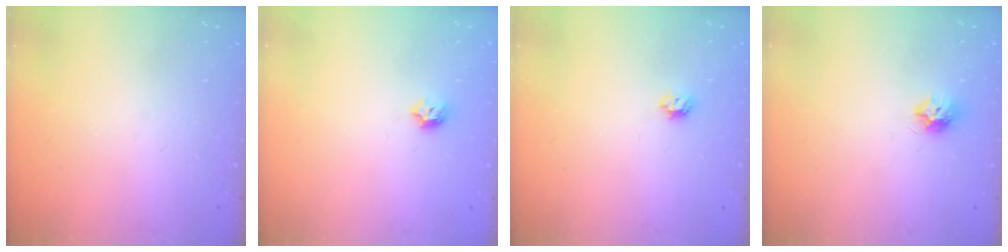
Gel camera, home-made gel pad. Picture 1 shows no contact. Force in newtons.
{"total": 5.3, "press": 5.3, "slide": 0.9}
{"total": 4.9, "press": 4.9, "slide": 0.8}
{"total": 7.5, "press": 7.5, "slide": 0.1}